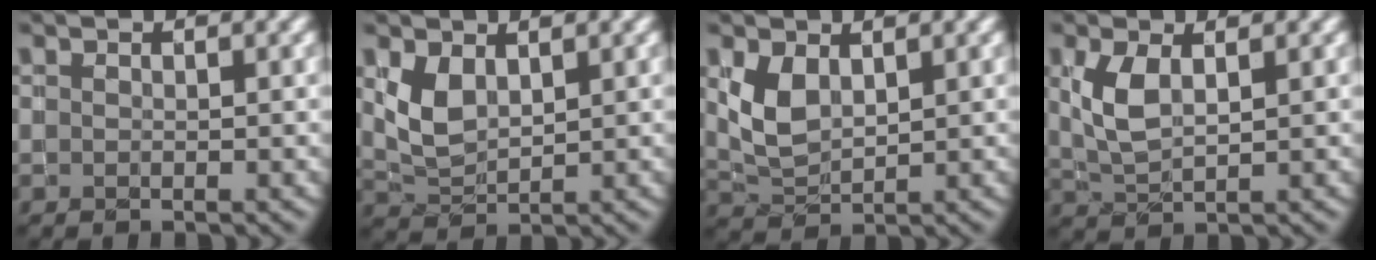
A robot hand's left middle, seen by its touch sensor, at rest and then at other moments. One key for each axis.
{"total": 2.7, "fx": 1.0, "fy": 1.6, "fz": 1.9, "tx": -0.045, "ty": -0.004, "tz": 0.028}
{"total": 3.0, "fx": 1.0, "fy": 1.8, "fz": 2.1, "tx": -0.052, "ty": -0.003, "tz": 0.027}
{"total": 3.3, "fx": 0.8, "fy": 1.6, "fz": 2.8, "tx": -0.071, "ty": 0.000, "tz": 0.022}